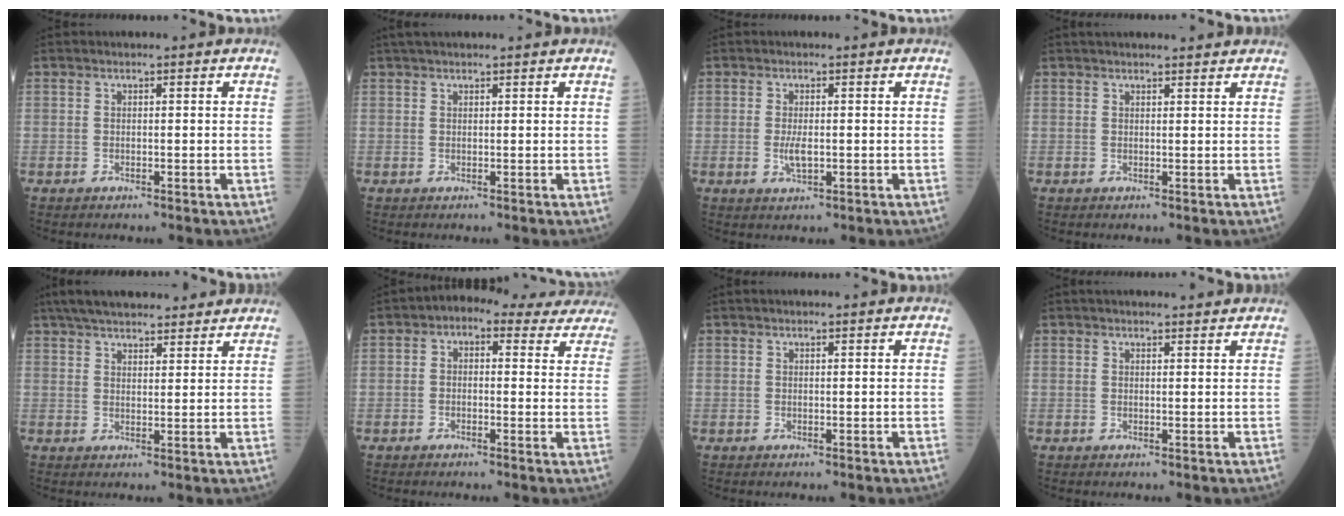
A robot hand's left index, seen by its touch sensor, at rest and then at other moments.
{"total": 3.8, "force": [3.3, 0.6, 1.9], "torque": [-0.027, 0.036, 0.054]}
{"total": 2.6, "force": [-0.3, 0.8, 2.4], "torque": [-0.051, -0.003, -0.003]}
{"total": 7.0, "force": [6.5, 0.9, 2.2], "torque": [-0.022, 0.030, 0.079]}
{"total": 15.9, "force": [13.9, 3.7, 6.8], "torque": [-0.105, 0.043, 0.202]}
{"total": 11.3, "force": [9.0, 5.1, 4.6], "torque": [-0.039, 0.038, 0.086]}
{"total": 3.0, "force": [2.8, 0.3, 1.1], "torque": [-0.009, 0.026, 0.036]}
{"total": 6.9, "force": [6.5, 0.9, 2.0], "torque": [-0.018, 0.026, 0.076]}